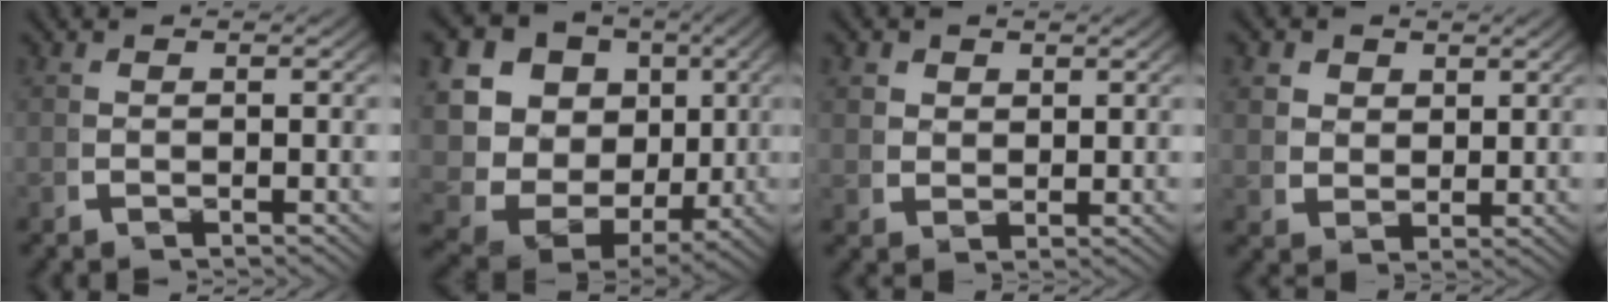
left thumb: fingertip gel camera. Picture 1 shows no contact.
{"total": 17.1, "force": [0.2, 14.3, 9.4], "torque": [-0.210, -0.038, -0.004]}
{"total": 2.0, "force": [1.3, 1.4, 0.6], "torque": [-0.002, -0.004, 0.030]}
{"total": 3.2, "force": [1.6, 2.4, 1.3], "torque": [-0.021, -0.012, 0.036]}